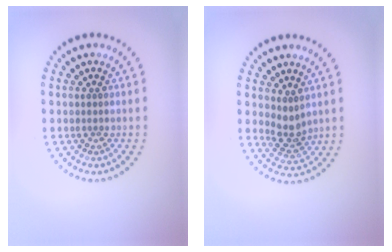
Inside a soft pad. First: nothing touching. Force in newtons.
{"total": 2.3, "press": 1.8, "slide": 1.4}